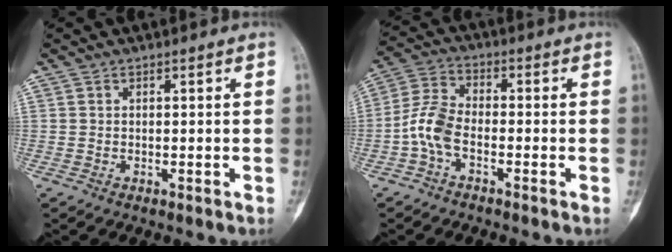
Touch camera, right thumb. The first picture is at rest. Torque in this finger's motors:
{"motor_torque": [0.27, 0.24, 0.09, -0.07, 0.07]}